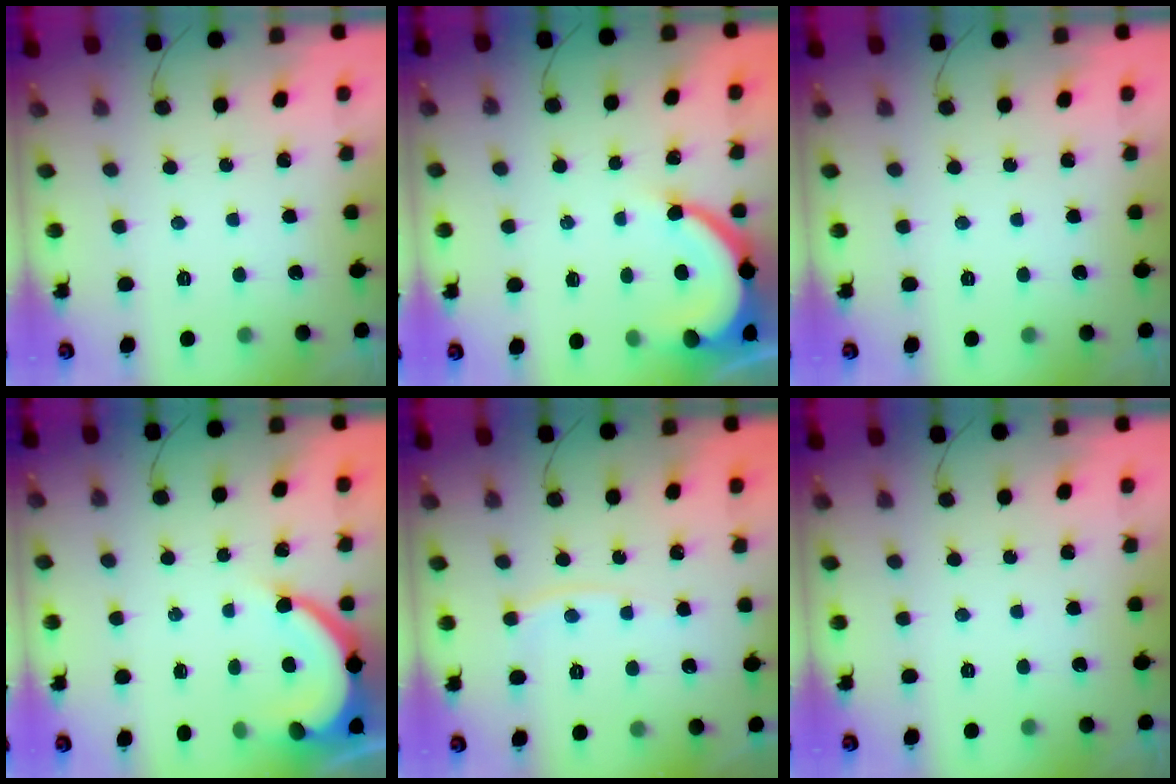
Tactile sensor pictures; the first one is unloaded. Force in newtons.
{"total": 8.7, "press": 8.7, "slide": 0.8}
{"total": 0.0}
{"total": 9.7, "press": 9.7, "slide": 1.0}
{"total": 5.1, "press": 5.1, "slide": 0.6}
{"total": 0.0}